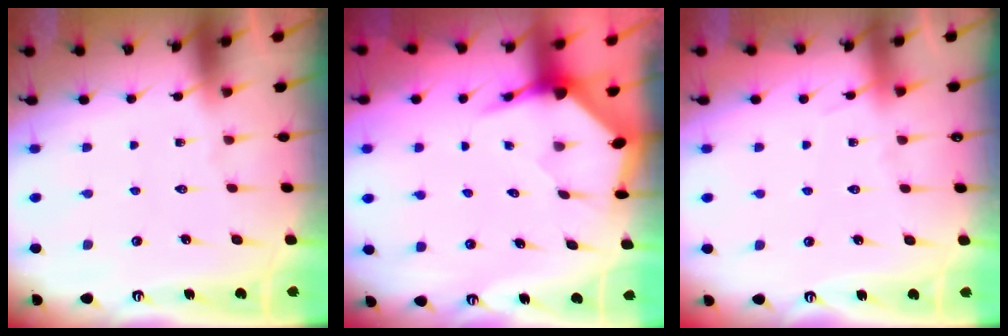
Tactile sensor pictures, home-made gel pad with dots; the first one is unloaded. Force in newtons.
{"total": 3.4, "press": 3.4, "slide": 0.4}
{"total": 3.8, "press": 3.8, "slide": 0.6}